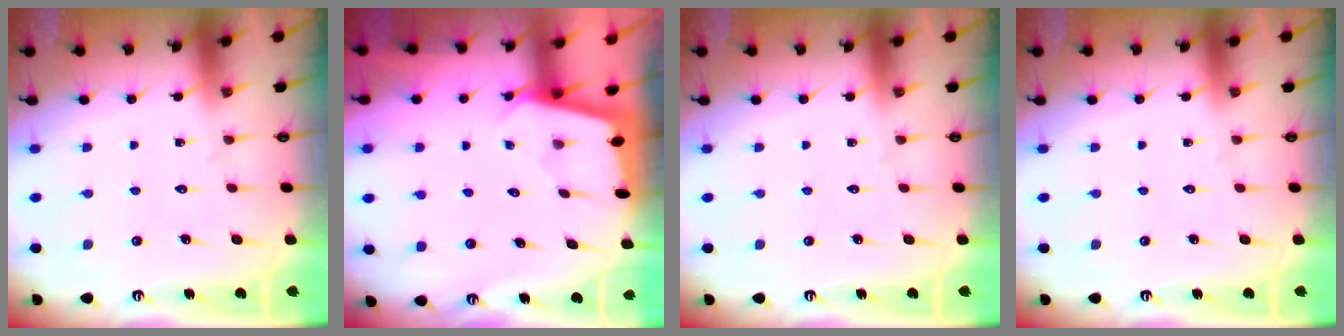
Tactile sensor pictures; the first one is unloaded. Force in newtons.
{"total": 1.8, "press": 1.8, "slide": 0.2}
{"total": 0.0}
{"total": 0.0}